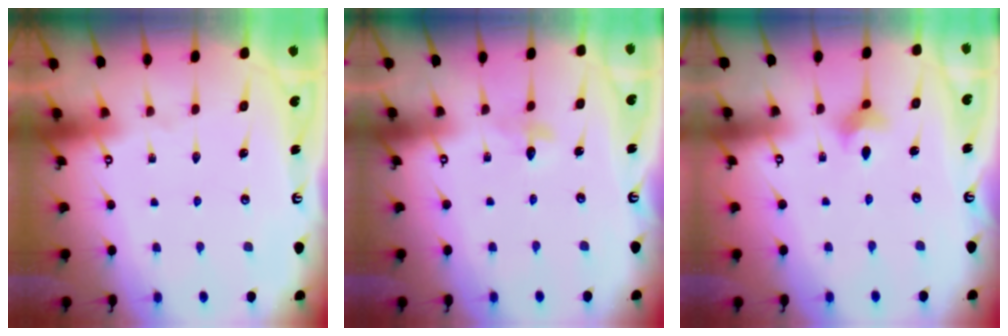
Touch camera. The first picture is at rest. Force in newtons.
{"total": 3.0, "press": 2.9, "slide": 0.3}
{"total": 2.7, "press": 2.7, "slide": 0.2}